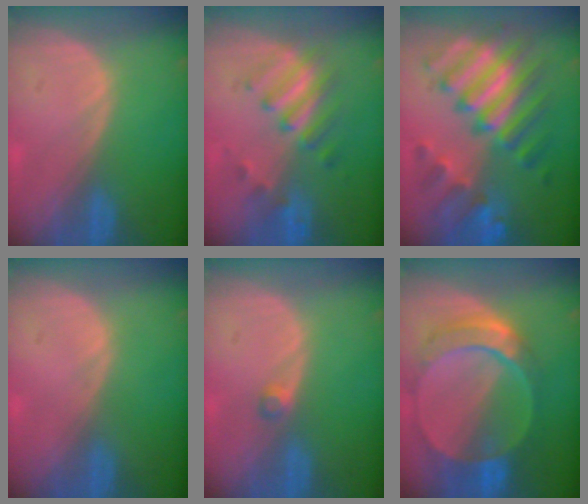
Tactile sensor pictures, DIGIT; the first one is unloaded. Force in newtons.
{"total": 5.8, "press": 5.7, "slide": 0.9}
{"total": 11.8, "press": 11.7, "slide": 1.1}
{"total": 0.0}
{"total": 1.5, "press": 1.2, "slide": 0.8}
{"total": 9.8, "press": 8.4, "slide": 4.9}